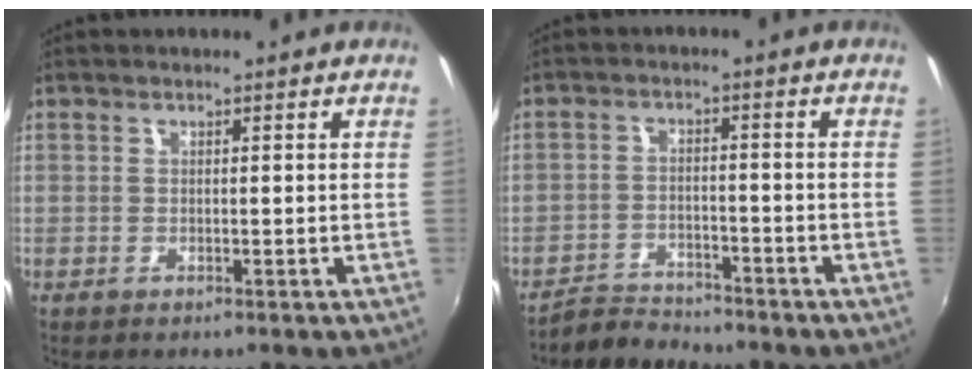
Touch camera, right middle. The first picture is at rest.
{"total": 5.6, "force": [-5.4, 1.3, 0.3], "torque": [-0.024, 0.005, -0.095]}